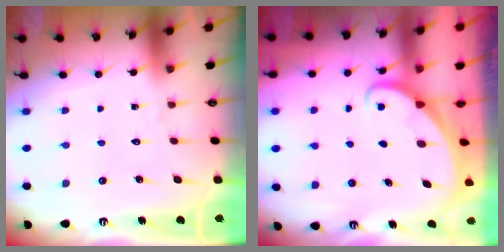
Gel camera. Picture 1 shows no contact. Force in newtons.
{"total": 1.8, "press": 1.8, "slide": 0.1}